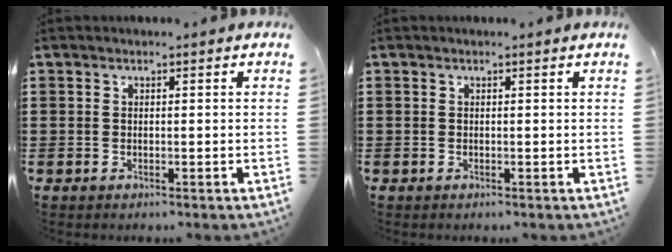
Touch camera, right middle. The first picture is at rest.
{"total": 0.0}